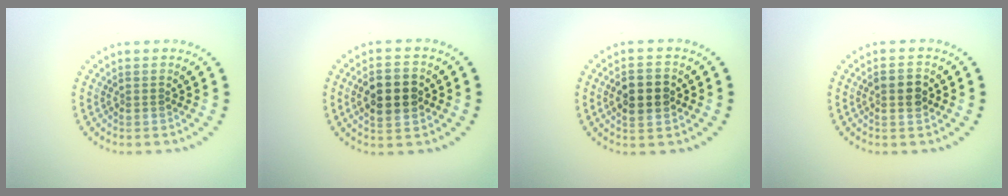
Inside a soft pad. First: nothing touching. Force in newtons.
{"total": 4.7, "press": 4.7, "slide": 0.3}
{"total": 4.2, "press": 4.2, "slide": 0.3}
{"total": 2.2, "press": 2.2, "slide": 0.2}